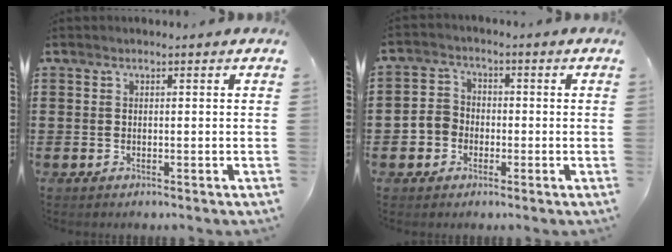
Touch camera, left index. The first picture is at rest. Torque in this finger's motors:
{"motor_torque": [0.23, 0.11, 0.10, 0.03]}